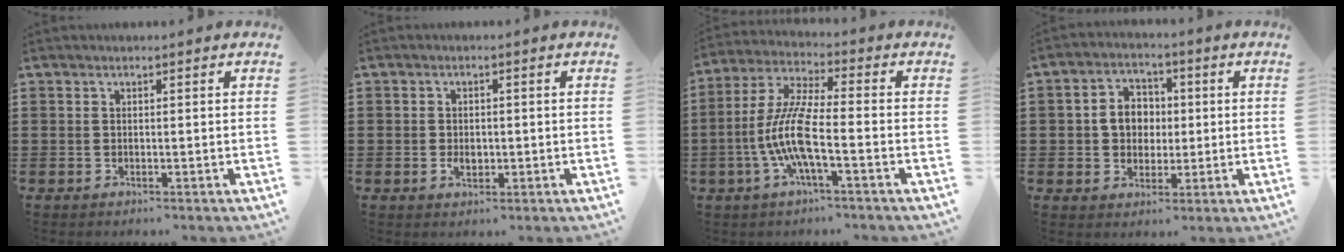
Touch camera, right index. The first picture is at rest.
{"total": 1.9, "force": [-0.3, 1.3, 1.4], "torque": [-0.026, 0.004, -0.006]}
{"total": 9.3, "force": [-2.9, 1.8, 8.6], "torque": [-0.201, -0.016, -0.065]}
{"total": 5.6, "force": [0.1, 5.0, 2.6], "torque": [-0.059, 0.014, -0.004]}